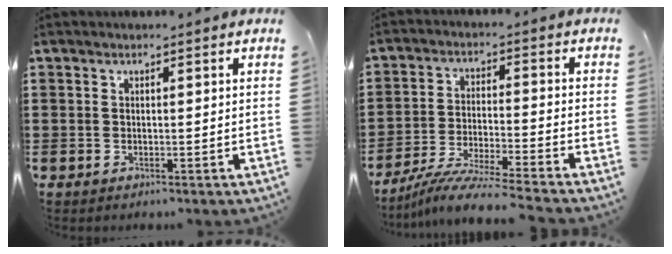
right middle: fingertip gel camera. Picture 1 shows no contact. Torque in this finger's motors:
{"motor_torque": [1.33, -0.80, 0.12, 0.07]}